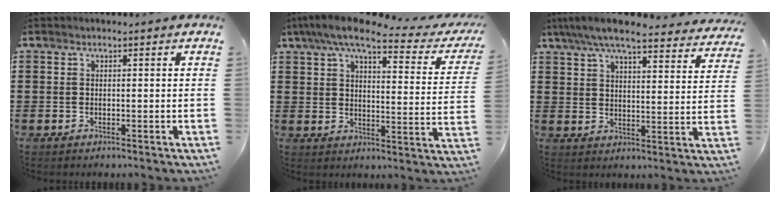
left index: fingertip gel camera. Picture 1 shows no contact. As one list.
[{"total": 8.9, "force": [6.7, 1.1, 5.6], "torque": [-0.117, -0.031, 0.113]}, {"total": 7.6, "force": [6.7, 0.6, 3.5], "torque": [-0.092, -0.030, 0.117]}]